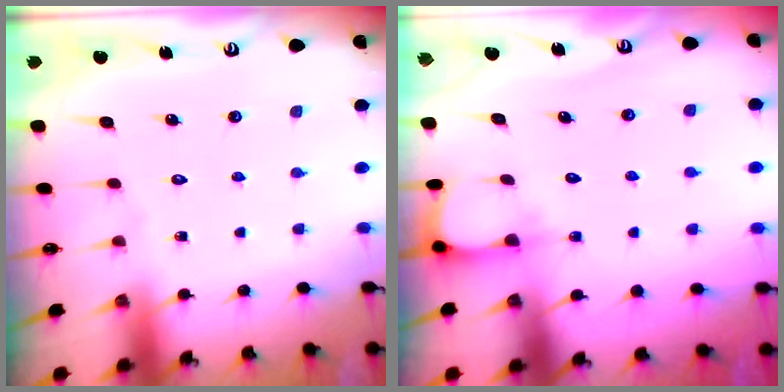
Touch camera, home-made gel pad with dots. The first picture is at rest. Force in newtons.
{"total": 4.7, "press": 4.6, "slide": 0.4}